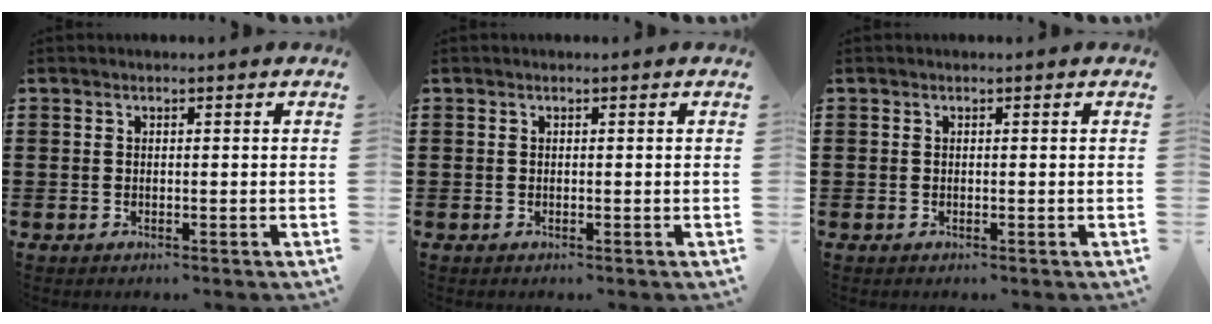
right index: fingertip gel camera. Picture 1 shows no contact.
{"total": 0.0}
{"total": 0.0}